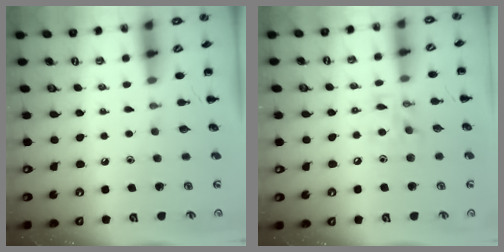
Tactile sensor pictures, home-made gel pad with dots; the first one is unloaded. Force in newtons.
{"total": 9.8, "press": 9.7, "slide": 1.3}